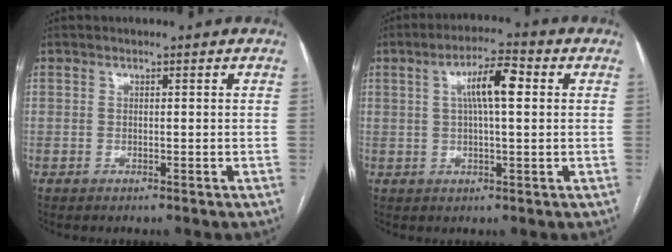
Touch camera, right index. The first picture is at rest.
{"total": 7.2, "force": [1.7, 1.3, 6.9], "torque": [-0.122, 0.020, 0.029]}